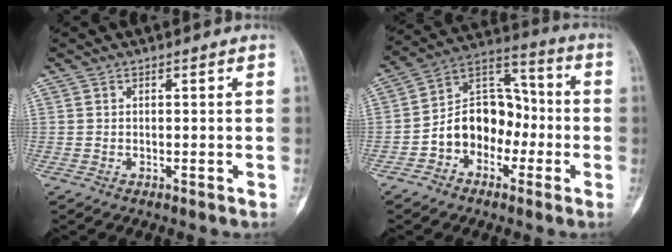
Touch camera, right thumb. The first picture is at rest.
{"total": 13.3, "force": [-3.5, 9.9, 8.1], "torque": [-0.091, 0.059, -0.070]}